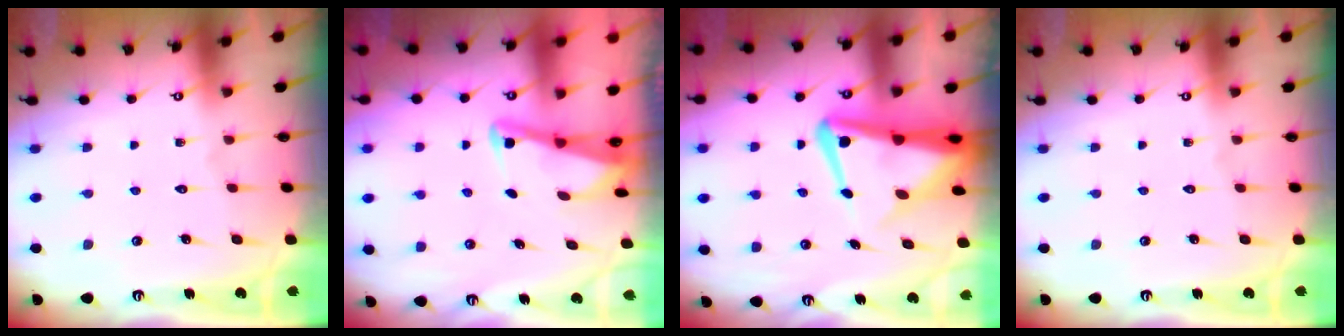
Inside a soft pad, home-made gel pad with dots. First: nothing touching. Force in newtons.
{"total": 2.9, "press": 2.9, "slide": 0.4}
{"total": 9.6, "press": 9.5, "slide": 1.5}
{"total": 0.0}